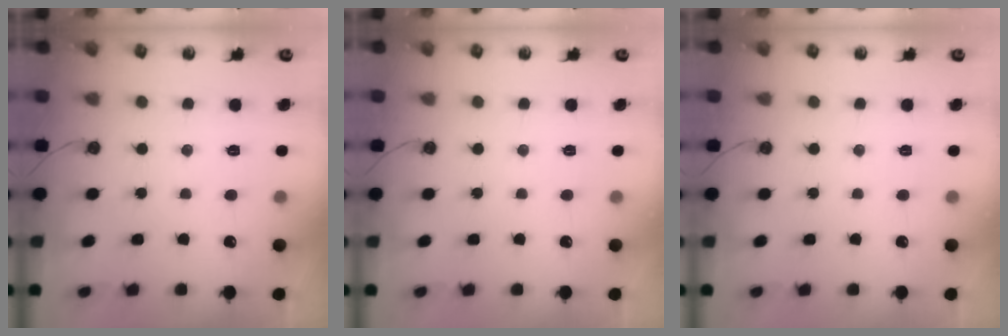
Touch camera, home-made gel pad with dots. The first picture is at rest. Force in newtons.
{"total": 0.0}
{"total": 0.0}